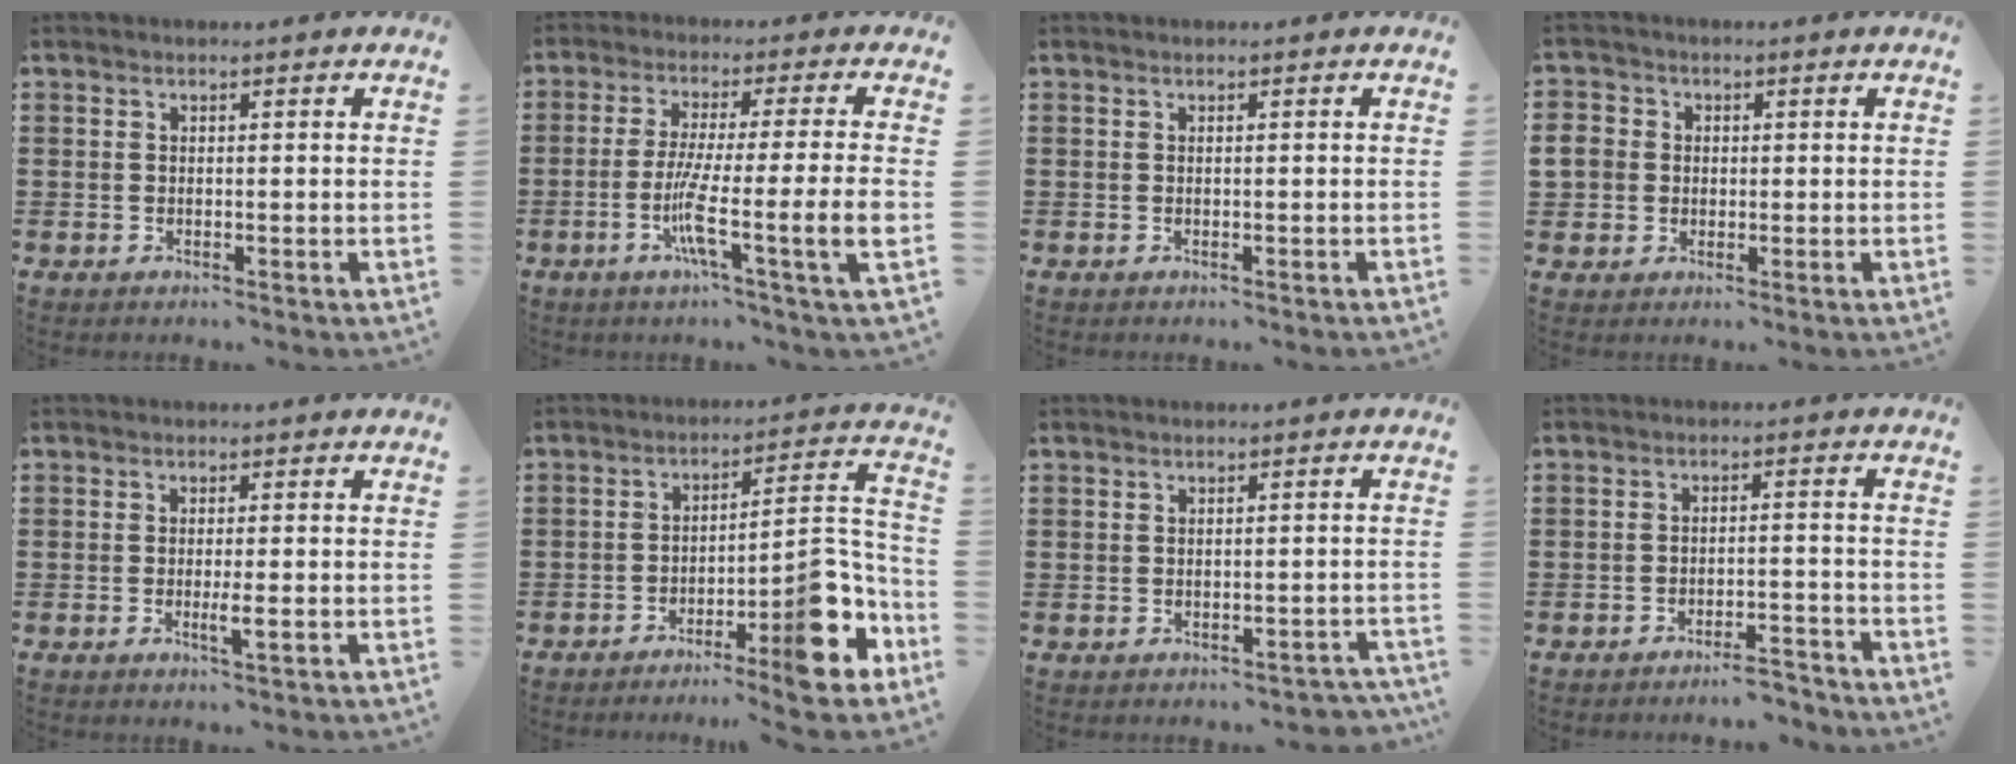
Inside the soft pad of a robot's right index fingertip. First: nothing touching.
{"total": 10.6, "force": [-2.7, 0.3, 10.2], "torque": [-0.197, -0.014, -0.055]}
{"total": 0.0}
{"total": 4.1, "force": [0.2, 3.9, 1.3], "torque": [-0.055, 0.008, -0.002]}
{"total": 2.3, "force": [-0.5, 0.1, 2.2], "torque": [-0.045, -0.006, -0.012]}
{"total": 10.3, "force": [-6.0, 1.8, 8.1], "torque": [-0.107, -0.002, -0.109]}
{"total": 1.1, "force": [-0.7, 0.8, 0.2], "torque": [-0.006, 0.002, -0.016]}
{"total": 3.4, "force": [-3.3, 0.1, 0.8], "torque": [-0.018, 0.002, -0.069]}